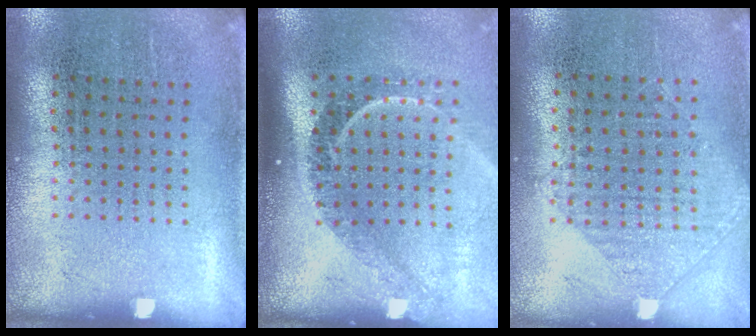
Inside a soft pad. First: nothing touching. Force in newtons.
{"total": 2.3, "press": 1.6, "slide": 1.6}
{"total": 0.9, "press": 0.8, "slide": 0.3}